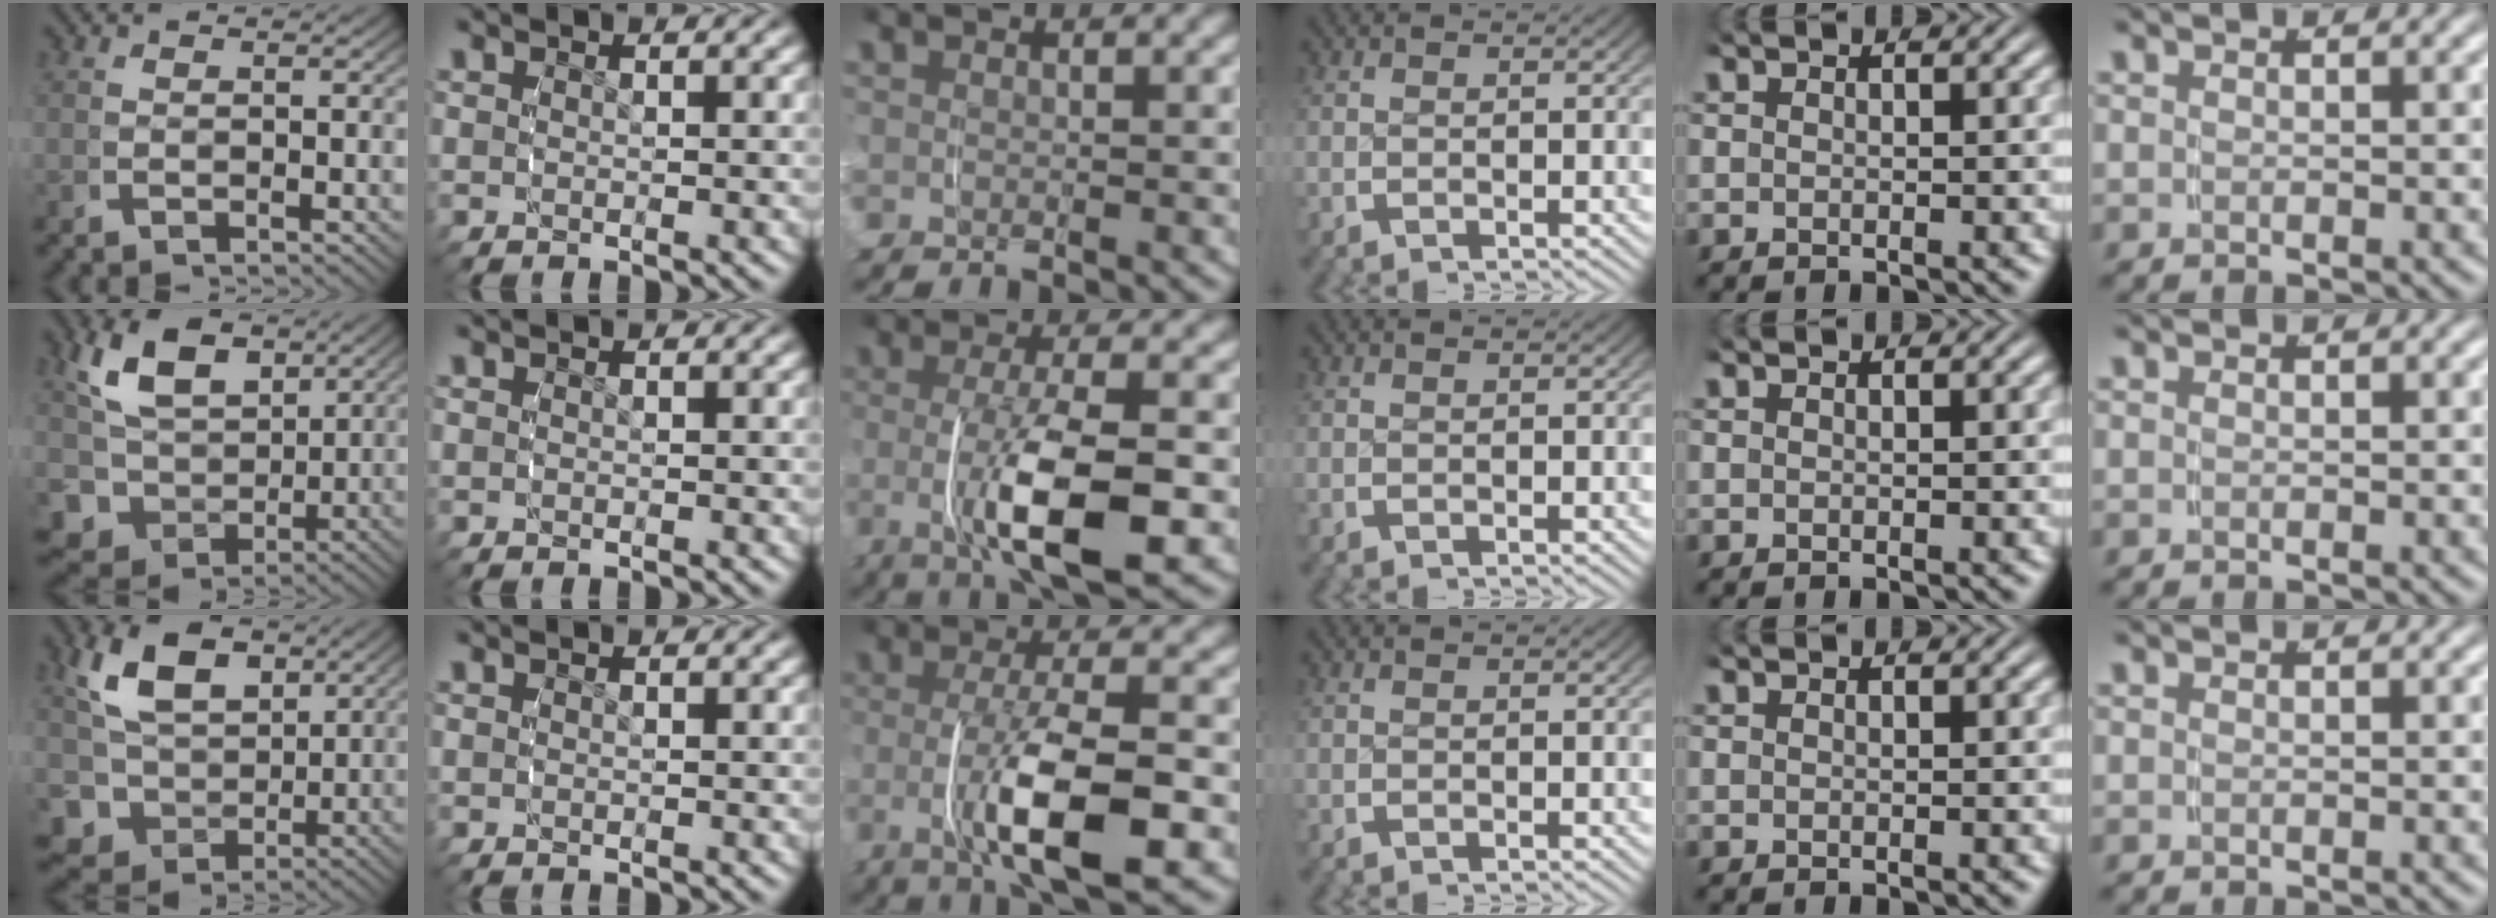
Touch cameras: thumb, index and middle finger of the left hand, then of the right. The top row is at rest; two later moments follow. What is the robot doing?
{"motion": "grasp_and_lifting", "object": "ribbon"}